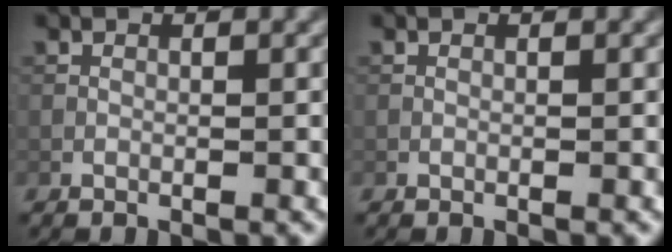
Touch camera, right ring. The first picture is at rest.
{"total": 0.0}